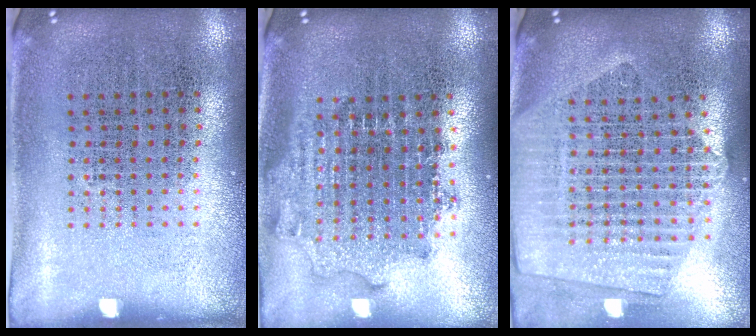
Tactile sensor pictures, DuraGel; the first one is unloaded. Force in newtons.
{"total": 1.8, "press": 1.4, "slide": 1.1}
{"total": 2.3, "press": 2.1, "slide": 1.1}